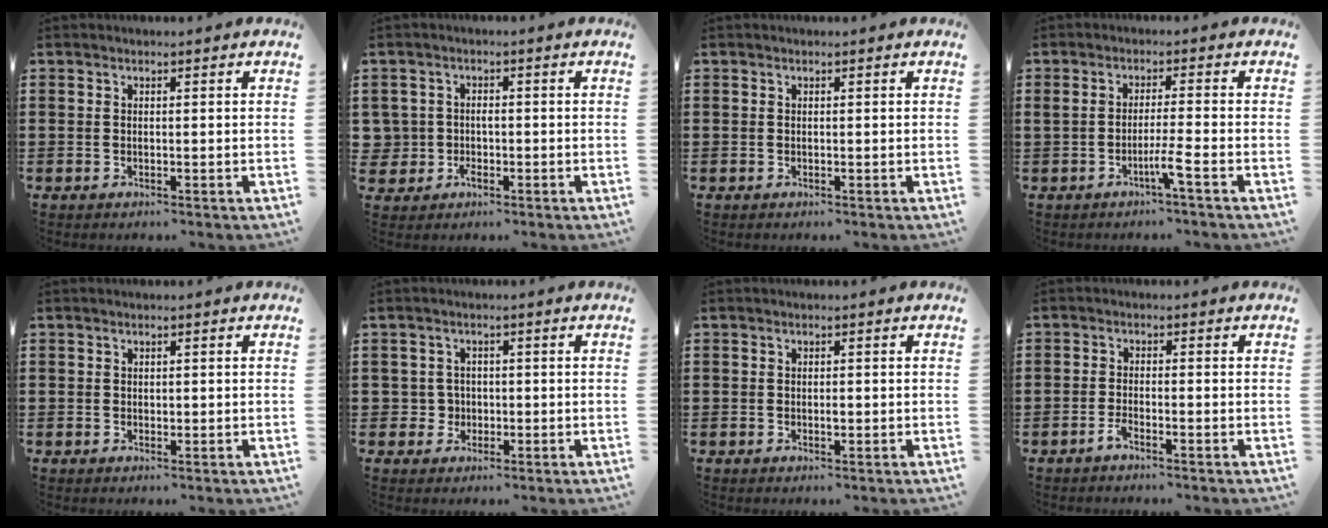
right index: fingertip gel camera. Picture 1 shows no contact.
{"total": 2.5, "force": [-0.9, 2.3, 0.3], "torque": [-0.019, 0.004, -0.022]}
{"total": 0.0}
{"total": 3.7, "force": [-1.7, -0.4, 3.3], "torque": [-0.056, -0.010, -0.033]}
{"total": 0.6, "force": [0.4, 0.5, 0.2], "torque": [-0.004, 0.003, 0.007]}
{"total": 2.7, "force": [-0.5, 2.6, 0.6], "torque": [-0.023, 0.006, -0.015]}
{"total": 0.9, "force": [0.0, 0.3, 0.8], "torque": [-0.016, 0.000, -0.001]}
{"total": 1.8, "force": [-1.4, 0.1, 1.2], "torque": [-0.030, -0.006, -0.027]}